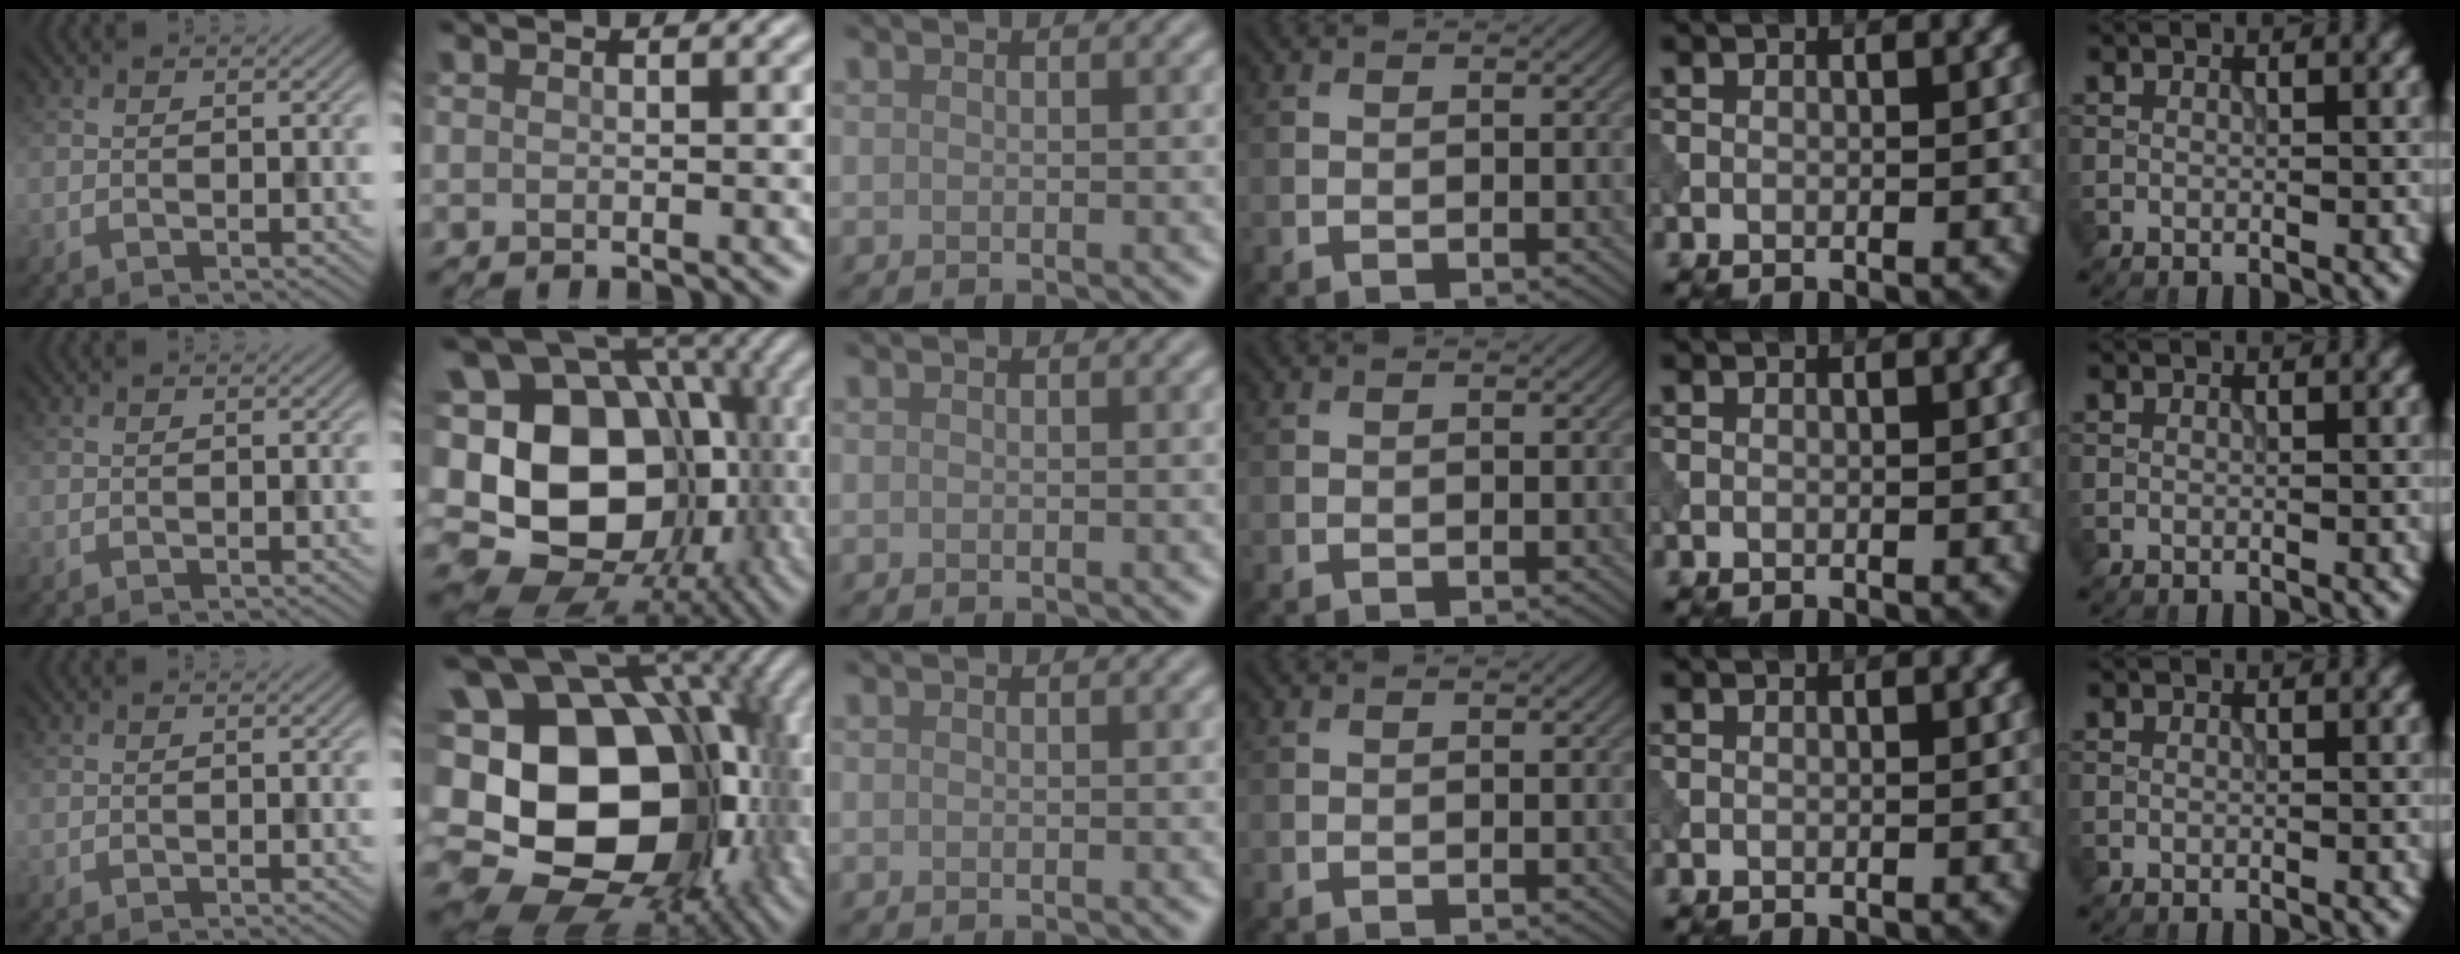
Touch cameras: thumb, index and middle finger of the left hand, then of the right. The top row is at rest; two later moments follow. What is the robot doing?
{"motion": "press", "object": "tv remote"}